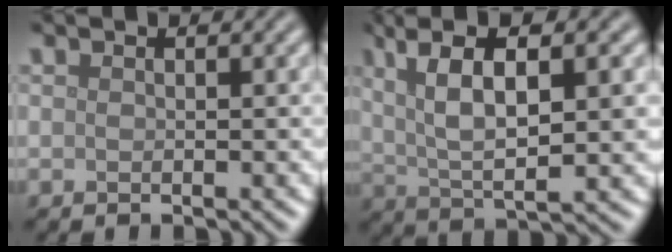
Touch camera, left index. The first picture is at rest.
{"total": 8.1, "force": [2.4, 2.8, 7.2], "torque": [-0.128, 0.005, 0.039]}